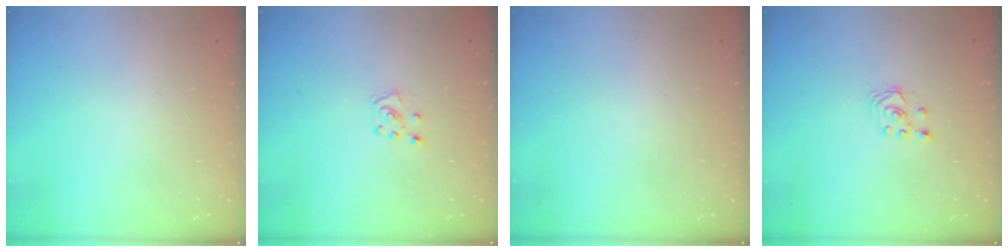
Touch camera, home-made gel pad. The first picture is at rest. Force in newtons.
{"total": 6.2, "press": 6.1, "slide": 0.6}
{"total": 0.0}
{"total": 1.8, "press": 1.8, "slide": 0.2}